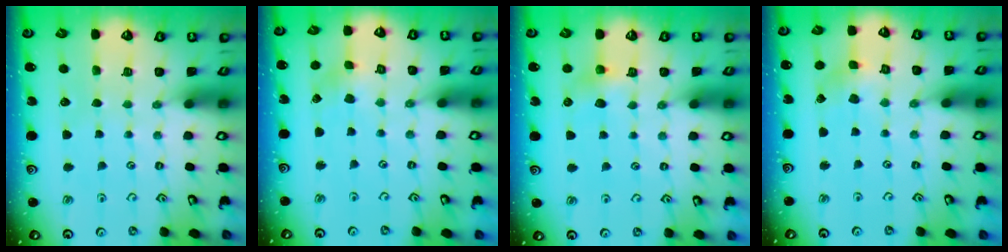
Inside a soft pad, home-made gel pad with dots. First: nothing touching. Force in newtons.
{"total": 1.9, "press": 1.9, "slide": 0.2}
{"total": 4.4, "press": 4.4, "slide": 0.3}
{"total": 3.0, "press": 3.0, "slide": 0.4}